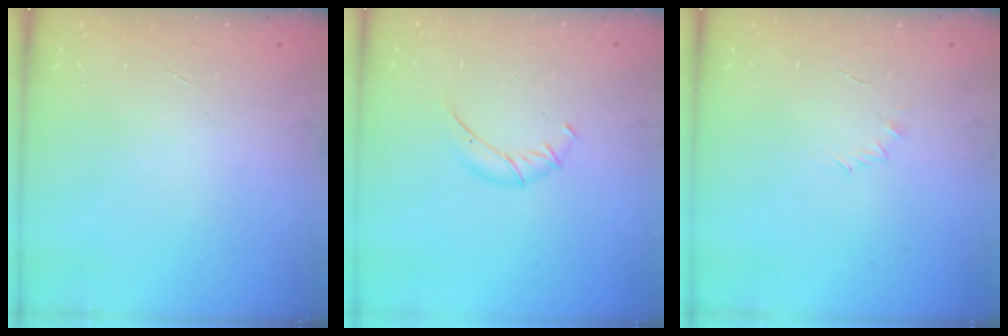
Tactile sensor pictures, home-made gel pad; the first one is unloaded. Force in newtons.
{"total": 5.1, "press": 5.0, "slide": 0.8}
{"total": 2.5, "press": 2.4, "slide": 0.7}